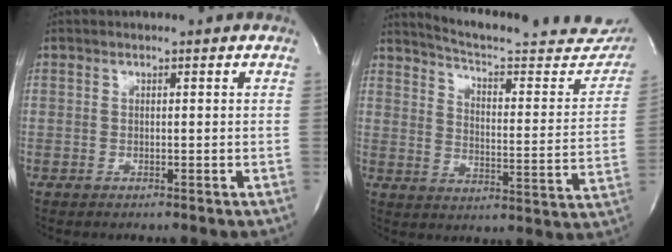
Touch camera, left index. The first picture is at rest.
{"total": 24.6, "force": [22.7, 3.8, 8.7], "torque": [-0.120, -0.087, 0.277]}